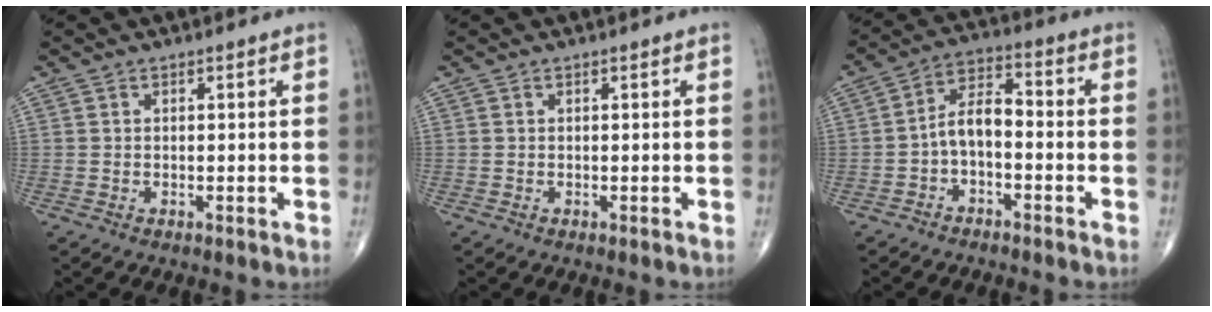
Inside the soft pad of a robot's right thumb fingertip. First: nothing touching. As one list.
[{"total": 0.0}, {"total": 6.6, "force": [-2.0, 3.5, 5.3], "torque": [-0.088, 0.039, -0.046]}]